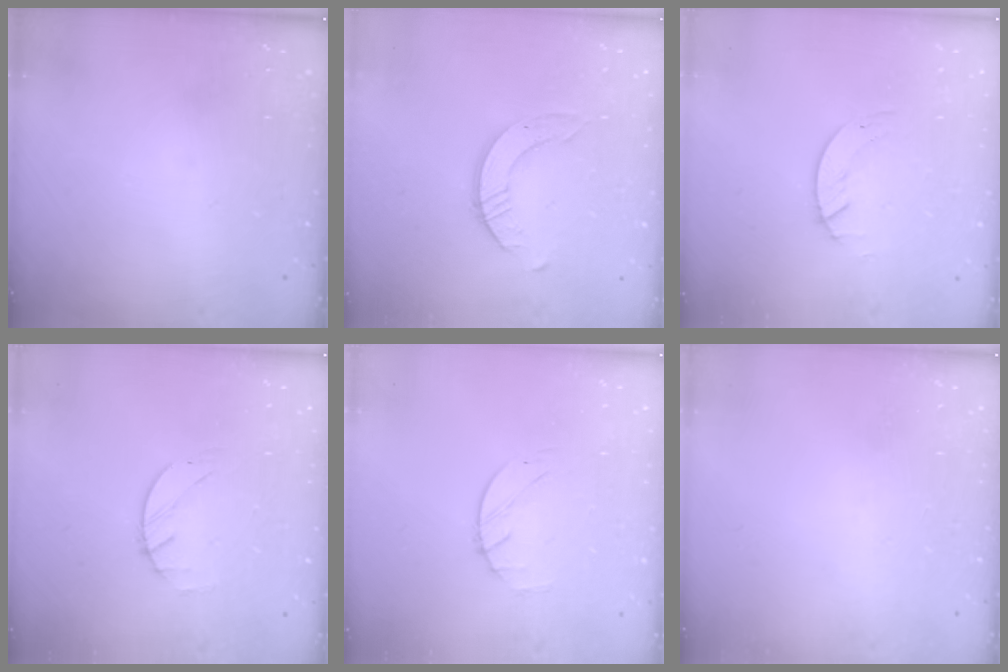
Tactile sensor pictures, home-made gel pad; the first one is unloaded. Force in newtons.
{"total": 2.5, "press": 2.5, "slide": 0.3}
{"total": 1.2, "press": 1.1, "slide": 0.2}
{"total": 1.4, "press": 1.3, "slide": 0.2}
{"total": 1.9, "press": 1.9, "slide": 0.3}
{"total": 0.0}